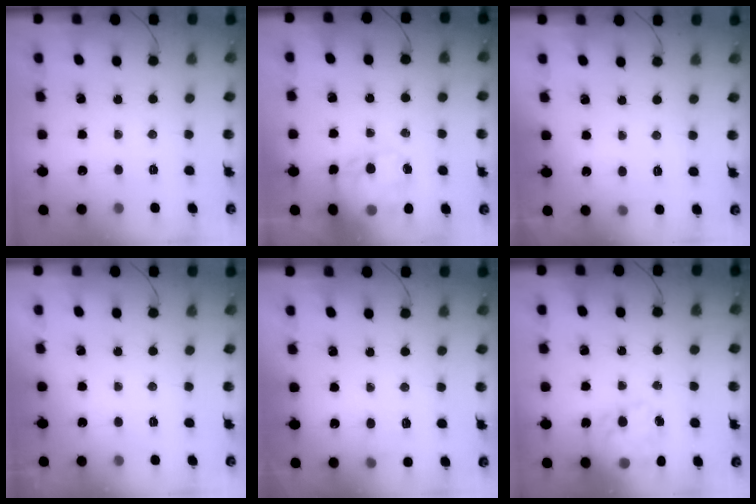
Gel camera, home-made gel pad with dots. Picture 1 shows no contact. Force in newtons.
{"total": 16.5, "press": 16.0, "slide": 4.1}
{"total": 2.6, "press": 2.1, "slide": 1.5}
{"total": 1.6, "press": 1.6, "slide": 0.2}
{"total": 6.2, "press": 5.9, "slide": 1.8}
{"total": 17.8, "press": 17.3, "slide": 4.4}